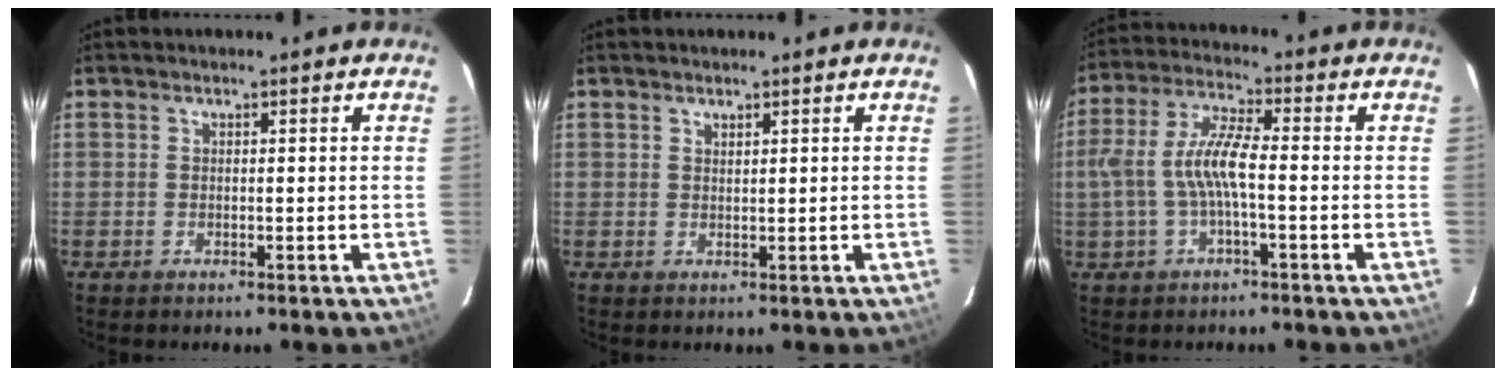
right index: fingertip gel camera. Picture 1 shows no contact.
{"total": 0.7, "force": [0.6, 0.2, 0.2], "torque": [-0.004, 0.000, 0.012]}
{"total": 8.8, "force": [-1.5, 1.9, 8.4], "torque": [-0.180, 0.007, -0.024]}